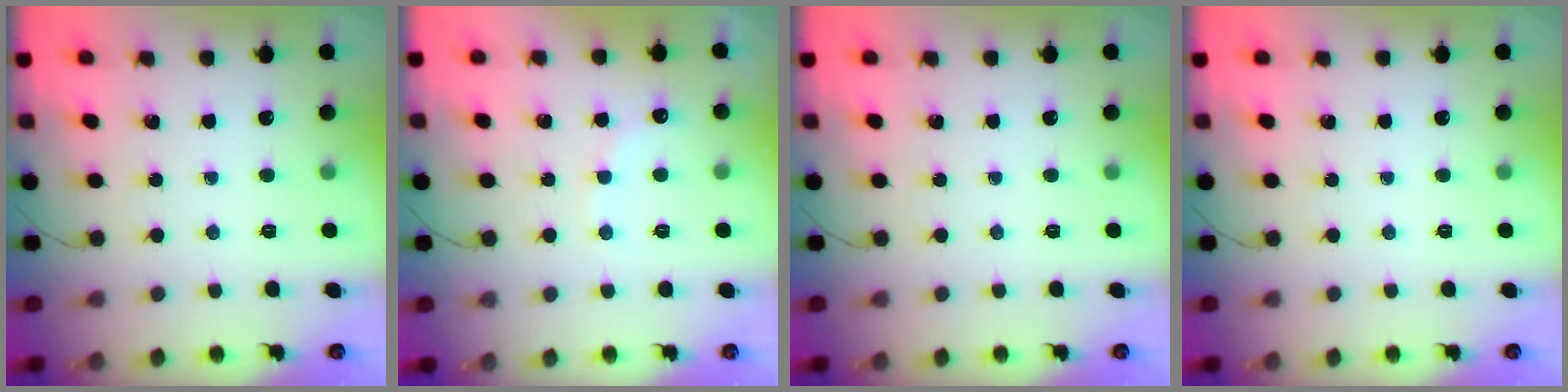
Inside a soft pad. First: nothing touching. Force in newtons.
{"total": 7.8, "press": 7.7, "slide": 1.6}
{"total": 0.0}
{"total": 0.0}